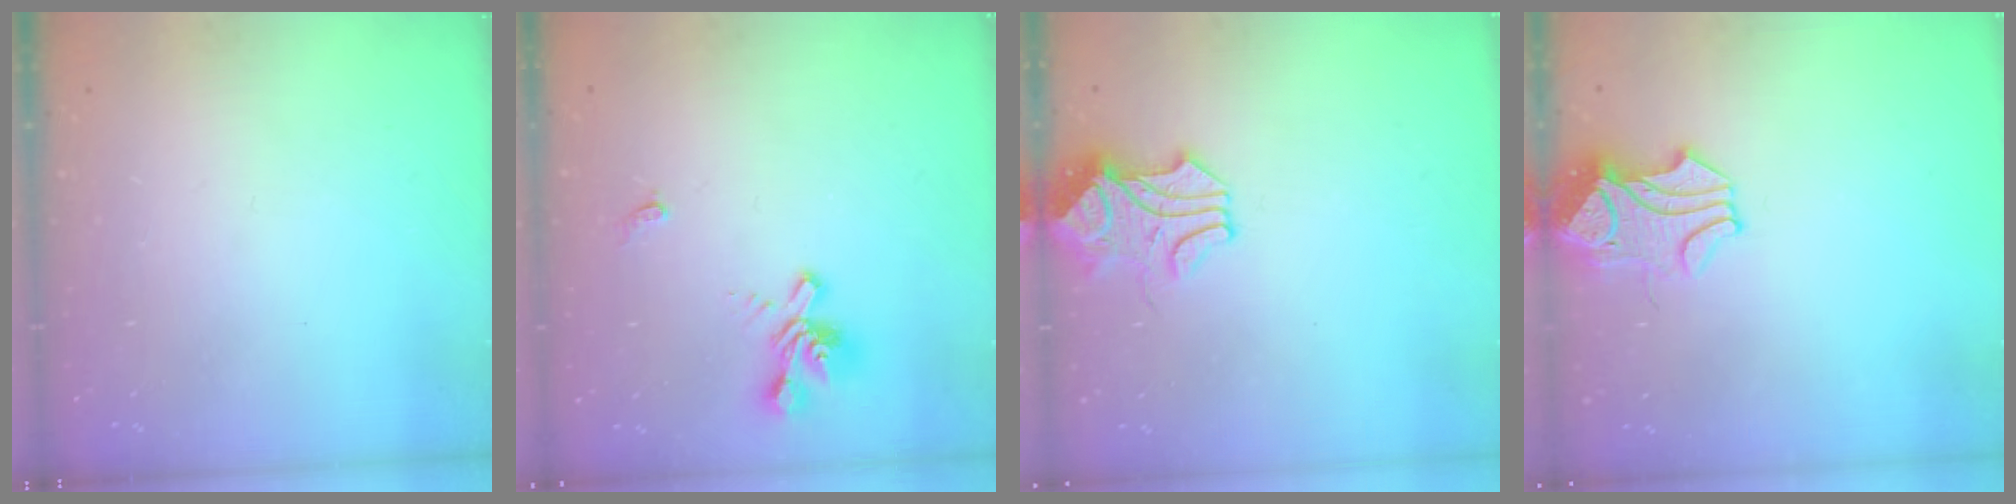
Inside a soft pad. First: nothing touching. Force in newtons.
{"total": 1.8, "press": 1.4, "slide": 1.2}
{"total": 1.4, "press": 1.4, "slide": 0.0}
{"total": 1.3, "press": 0.2, "slide": 1.3}